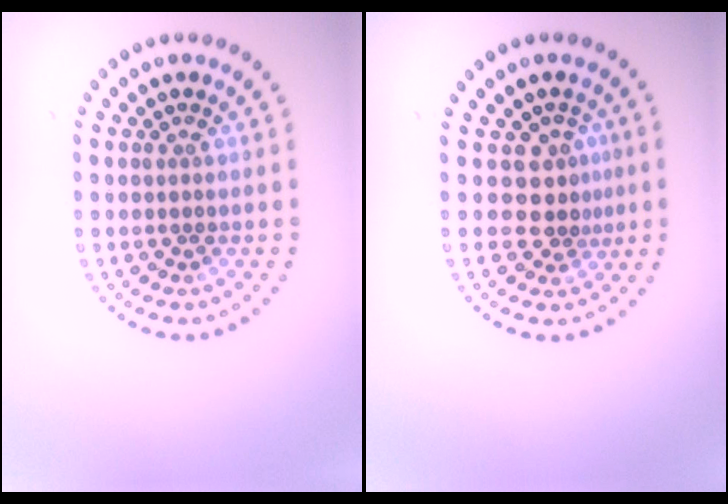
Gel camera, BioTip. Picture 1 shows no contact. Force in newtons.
{"total": 2.6, "press": 1.8, "slide": 1.8}